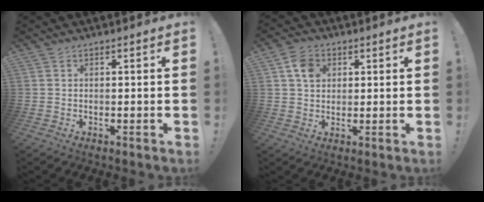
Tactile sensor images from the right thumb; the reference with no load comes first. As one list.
[{"total": 7.0, "force": [2.5, 5.7, 3.2], "torque": [-0.049, 0.002, 0.049]}]